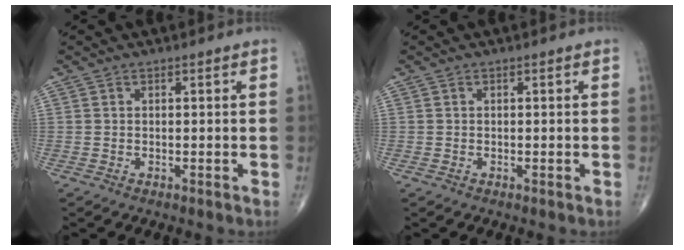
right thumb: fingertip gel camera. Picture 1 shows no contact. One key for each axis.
{"total": 0.0}